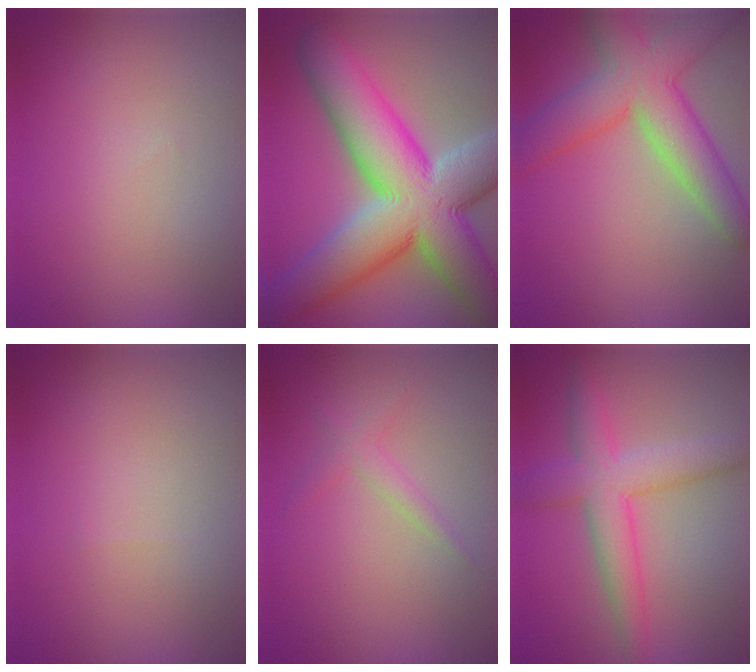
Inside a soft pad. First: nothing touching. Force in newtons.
{"total": 15.8, "press": 15.7, "slide": 1.0}
{"total": 7.6, "press": 7.6, "slide": 0.4}
{"total": 0.0}
{"total": 1.4, "press": 1.4, "slide": 0.0}
{"total": 5.4, "press": 5.4, "slide": 0.1}